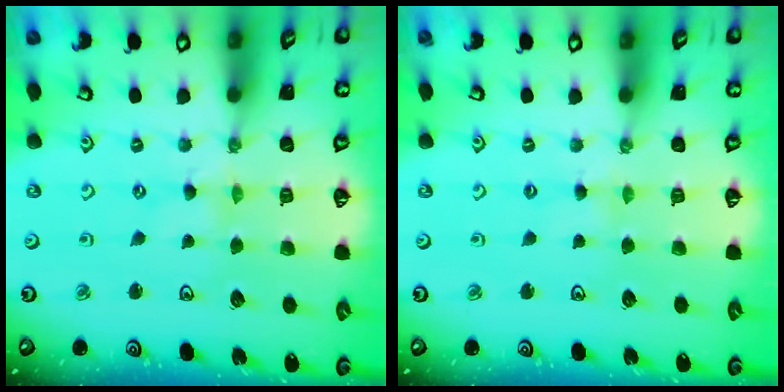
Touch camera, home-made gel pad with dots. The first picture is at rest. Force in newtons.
{"total": 1.4, "press": 1.4, "slide": 0.3}